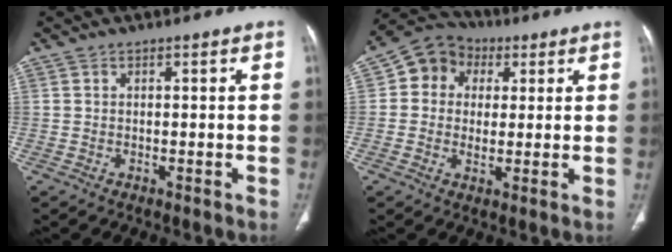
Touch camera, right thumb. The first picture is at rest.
{"total": 10.1, "force": [2.6, 8.5, 4.9], "torque": [-0.054, 0.006, 0.032]}